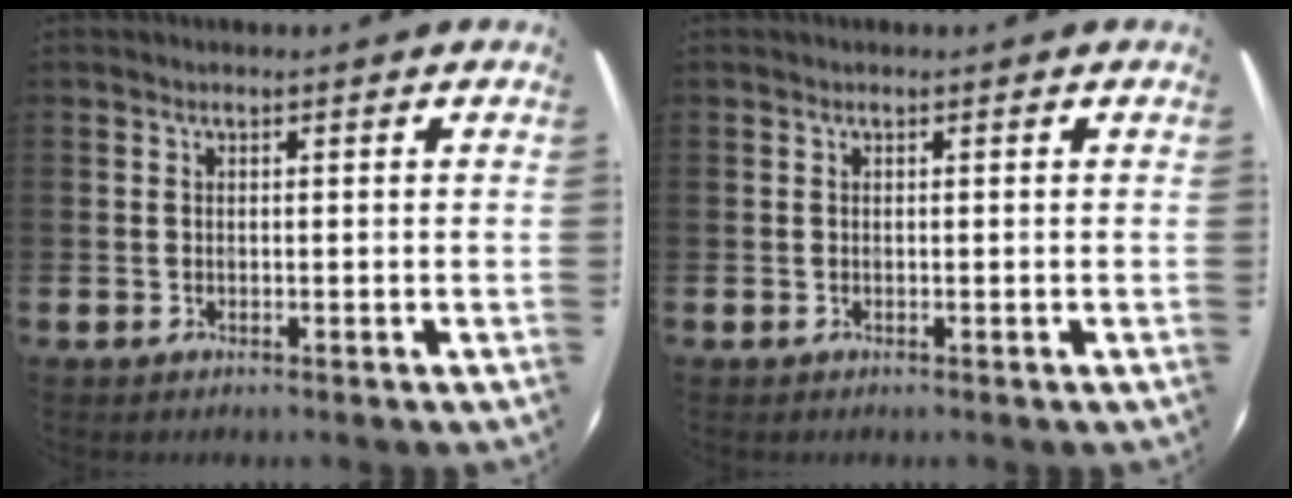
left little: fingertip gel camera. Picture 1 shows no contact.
{"total": 0.0}